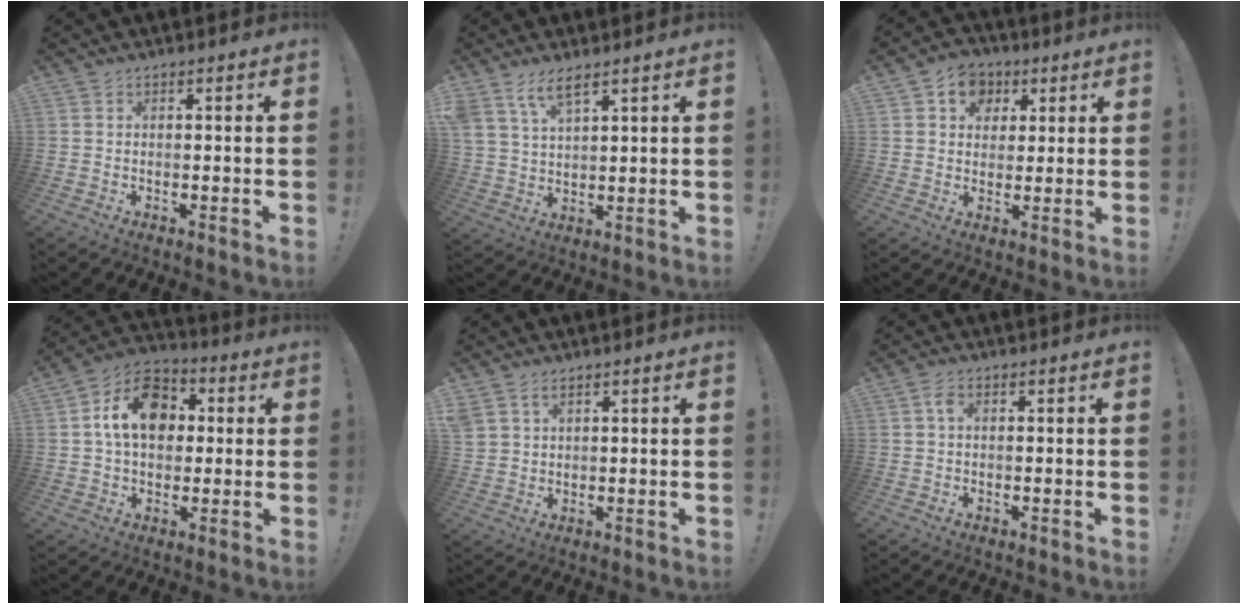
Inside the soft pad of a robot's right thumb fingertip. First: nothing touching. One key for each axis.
{"total": 7.1, "fx": 5.2, "fy": 2.6, "fz": 4.1, "tx": -0.086, "ty": -0.015, "tz": 0.099}
{"total": 8.1, "fx": 3.0, "fy": 7.1, "fz": 2.7, "tx": -0.039, "ty": -0.013, "tz": 0.060}
{"total": 14.9, "fx": 3.5, "fy": 10.8, "fz": 9.6, "tx": -0.142, "ty": 0.006, "tz": 0.069}
{"total": 3.1, "fx": 2.0, "fy": 2.0, "fz": 1.2, "tx": -0.024, "ty": -0.006, "tz": 0.039}
{"total": 2.0, "fx": 0.2, "fy": 1.0, "fz": 1.7, "tx": -0.040, "ty": 0.009, "tz": 0.003}